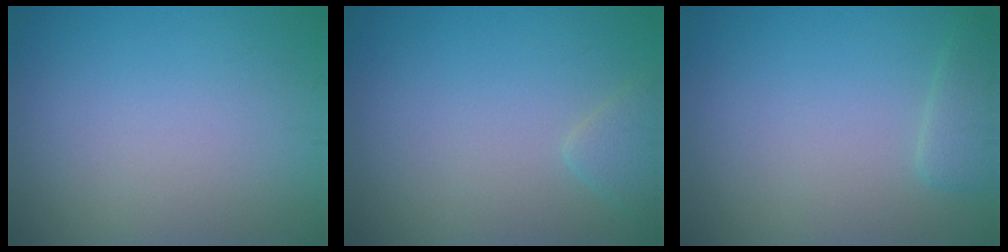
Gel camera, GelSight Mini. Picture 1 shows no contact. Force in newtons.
{"total": 1.4, "press": 1.4, "slide": 0.1}
{"total": 1.6, "press": 1.6, "slide": 0.2}